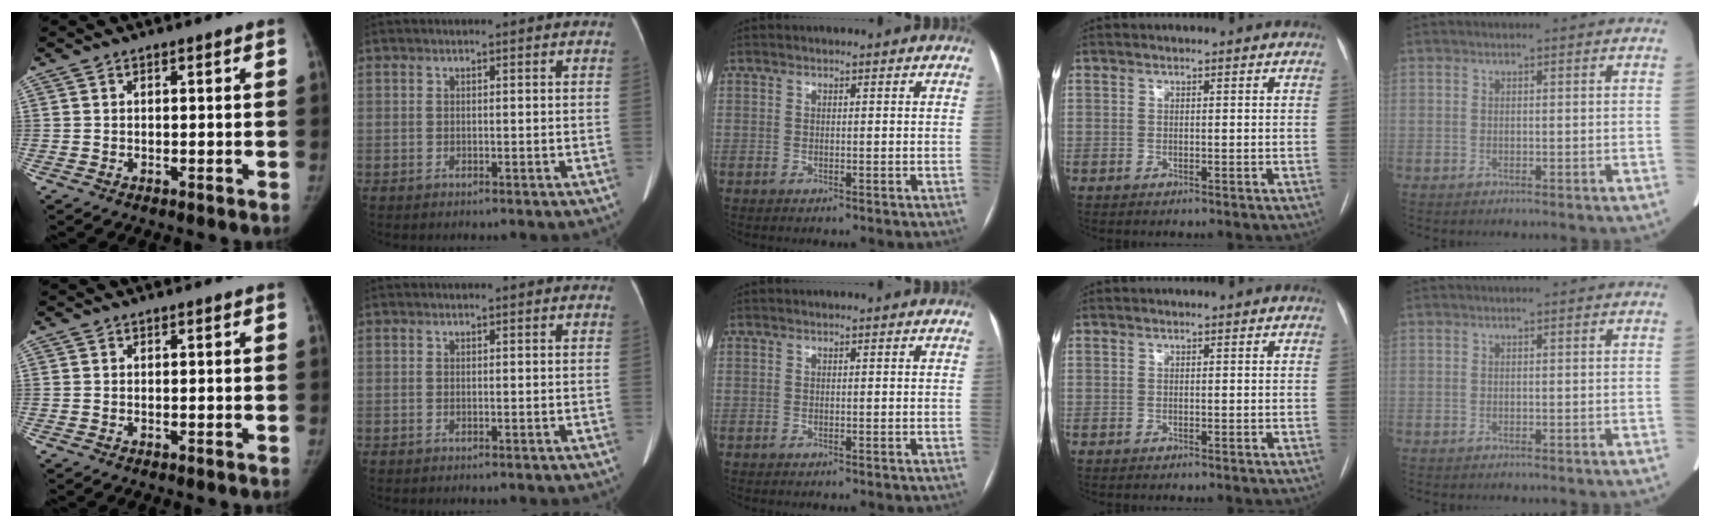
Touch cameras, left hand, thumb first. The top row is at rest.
{}